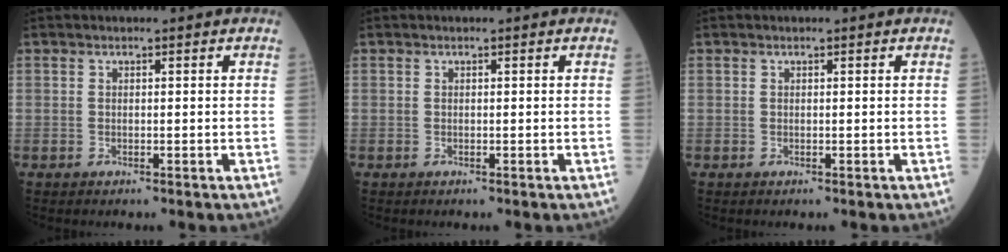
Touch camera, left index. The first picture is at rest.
{"total": 0.0}
{"total": 0.0}